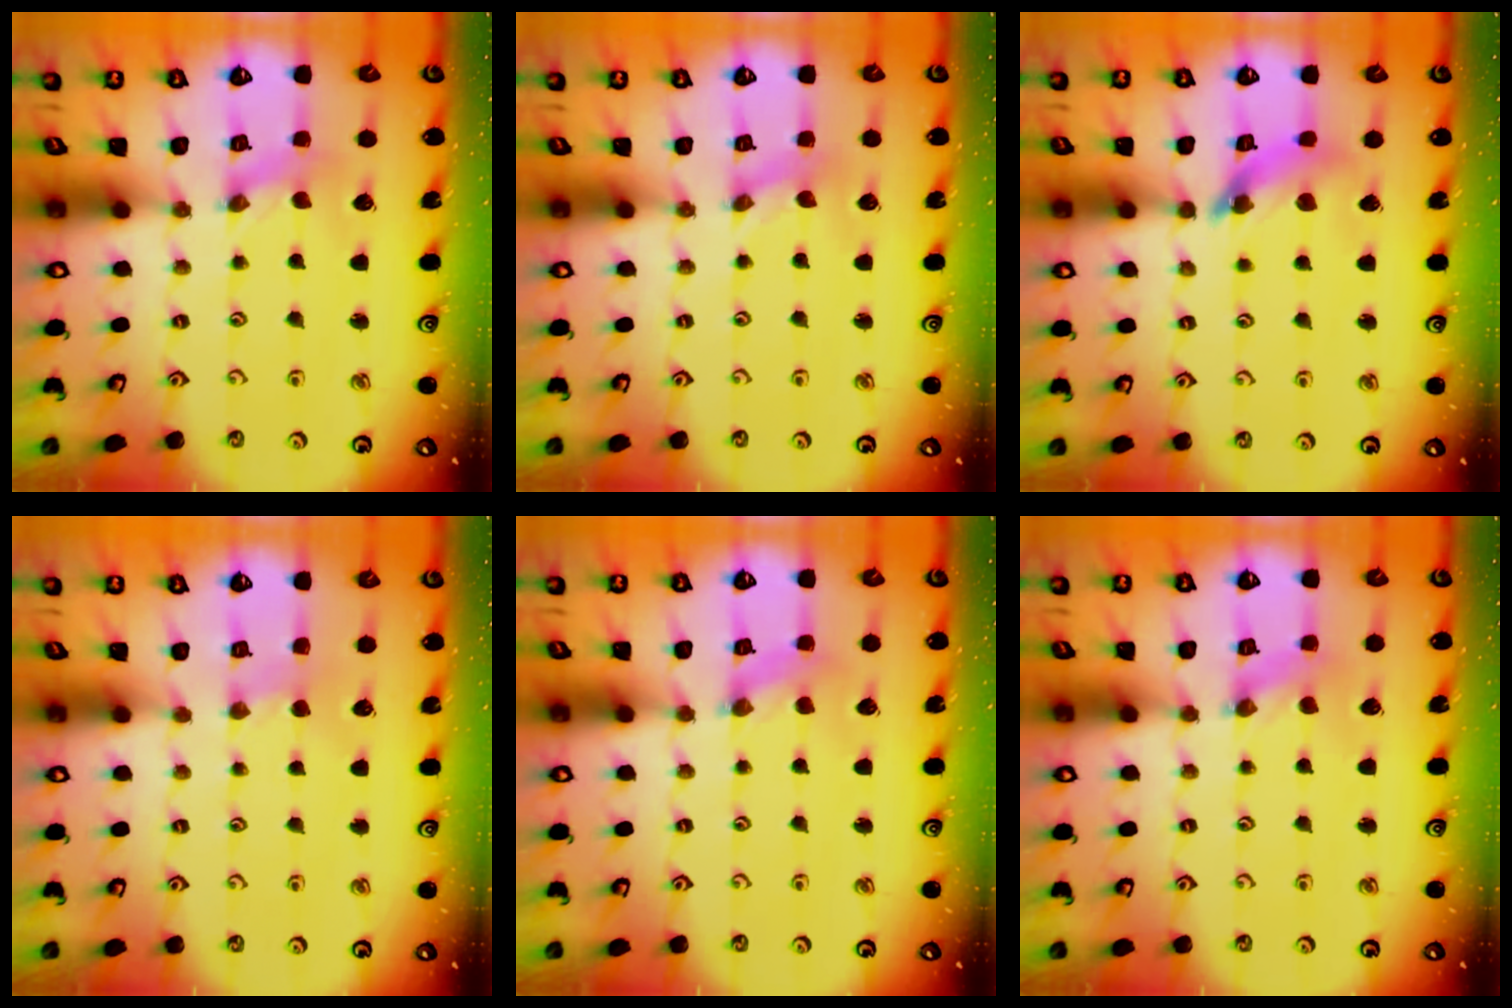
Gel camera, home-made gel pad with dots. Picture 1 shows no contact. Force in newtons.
{"total": 0.0}
{"total": 9.1, "press": 9.1, "slide": 0.8}
{"total": 1.4, "press": 1.4, "slide": 0.4}
{"total": 0.8, "press": 0.8, "slide": 0.3}
{"total": 0.0}